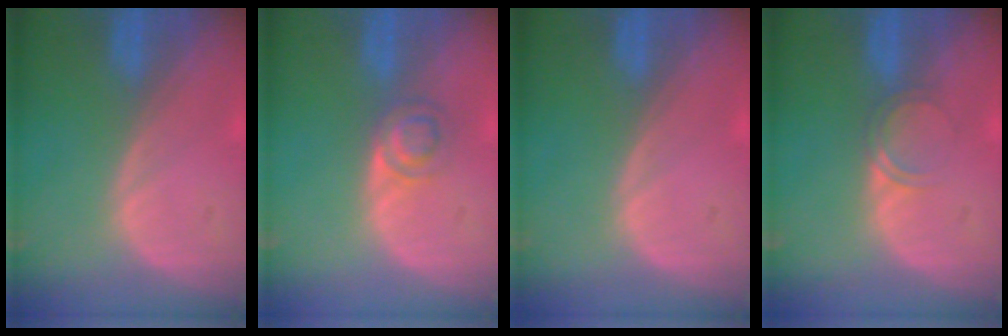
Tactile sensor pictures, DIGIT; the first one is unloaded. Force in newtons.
{"total": 3.3, "press": 3.3, "slide": 0.4}
{"total": 0.0}
{"total": 2.0, "press": 2.0, "slide": 0.2}